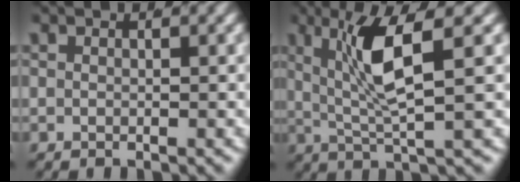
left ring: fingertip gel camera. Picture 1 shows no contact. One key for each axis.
{"total": 5.6, "fx": 1.4, "fy": 1.0, "fz": 5.3, "tx": -0.103, "ty": 0.000, "tz": 0.031}